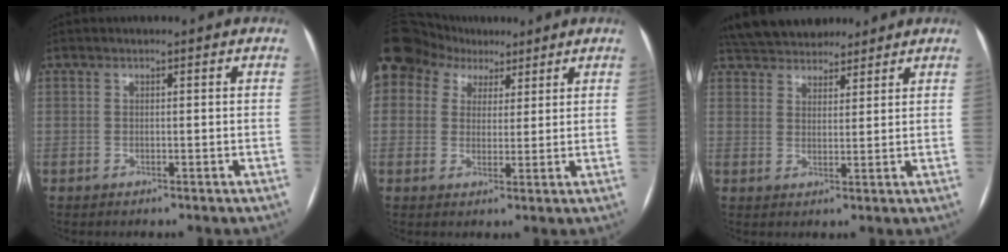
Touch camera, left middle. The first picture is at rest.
{"total": 18.9, "force": [10.2, 14.4, 6.7], "torque": [-0.224, 0.084, 0.195]}
{"total": 12.5, "force": [11.0, 4.5, 3.8], "torque": [-0.068, 0.032, 0.176]}